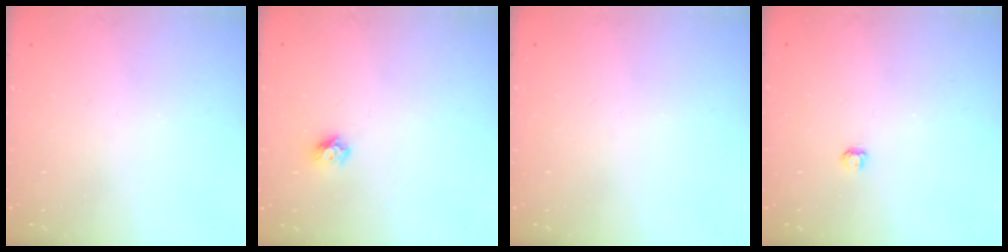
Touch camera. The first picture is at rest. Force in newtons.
{"total": 5.5, "press": 5.5, "slide": 0.3}
{"total": 0.0}
{"total": 2.8, "press": 2.8, "slide": 0.3}